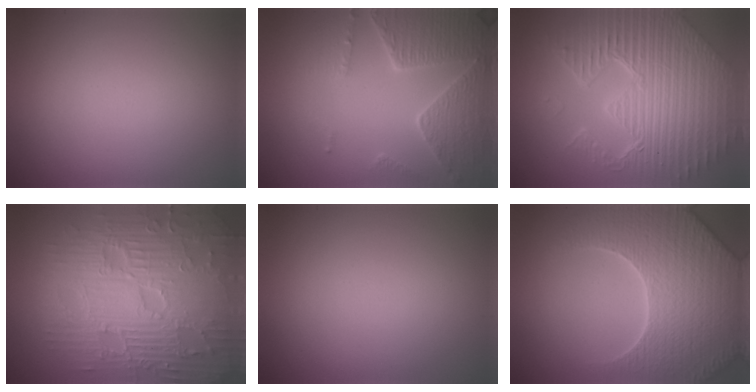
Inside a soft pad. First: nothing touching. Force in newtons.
{"total": 5.0, "press": 4.5, "slide": 2.2}
{"total": 10.8, "press": 7.1, "slide": 8.2}
{"total": 11.3, "press": 7.4, "slide": 8.6}
{"total": 0.0}
{"total": 7.5, "press": 7.2, "slide": 2.1}